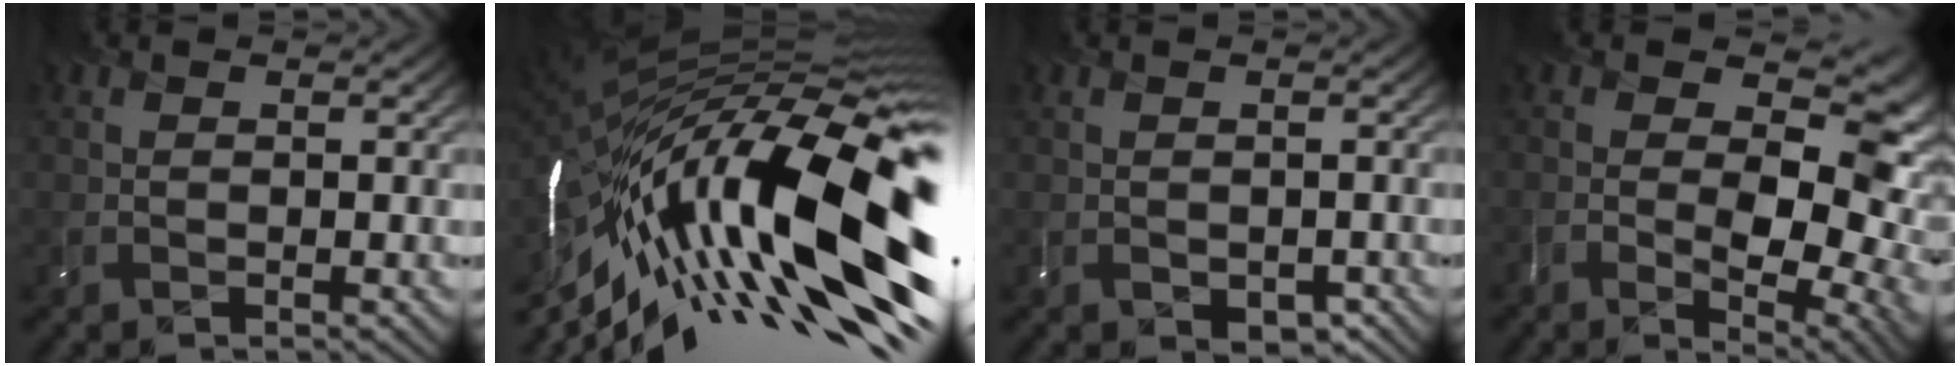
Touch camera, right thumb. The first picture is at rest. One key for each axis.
{"total": 20.2, "fx": -5.3, "fy": 6.4, "fz": 18.4, "tx": -0.322, "ty": -0.008, "tz": -0.117}
{"total": 3.3, "fx": -1.8, "fy": 2.4, "fz": 1.4, "tx": -0.010, "ty": -0.009, "tz": -0.015}
{"total": 11.4, "fx": -2.1, "fy": 6.0, "fz": 9.5, "tx": -0.132, "ty": -0.009, "tz": -0.022}